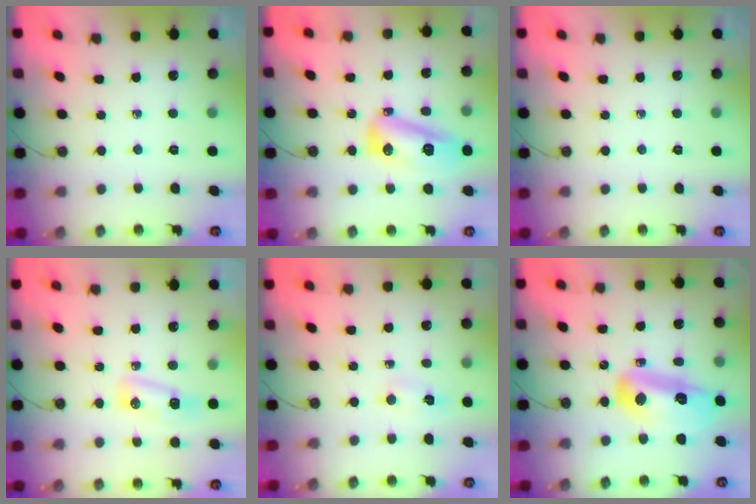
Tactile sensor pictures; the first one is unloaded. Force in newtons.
{"total": 12.5, "press": 12.5, "slide": 1.0}
{"total": 0.0}
{"total": 6.9, "press": 6.8, "slide": 1.0}
{"total": 2.4, "press": 2.2, "slide": 1.0}
{"total": 26.1, "press": 20.0, "slide": 16.7}